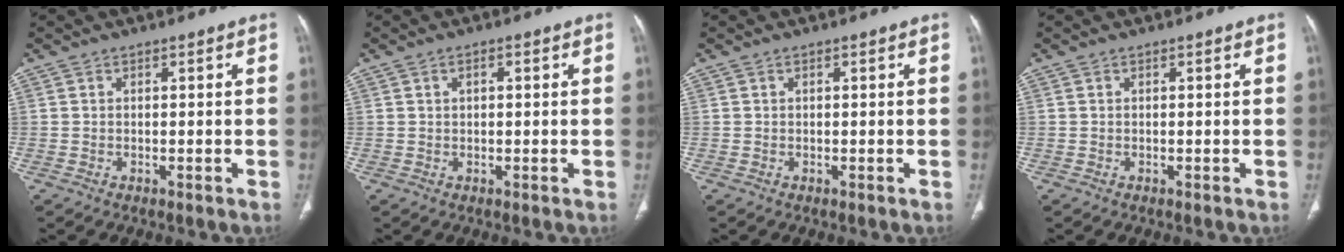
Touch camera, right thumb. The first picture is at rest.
{"total": 1.5, "force": [0.5, 0.9, 1.2], "torque": [-0.020, 0.005, 0.008]}
{"total": 0.0}
{"total": 0.0}